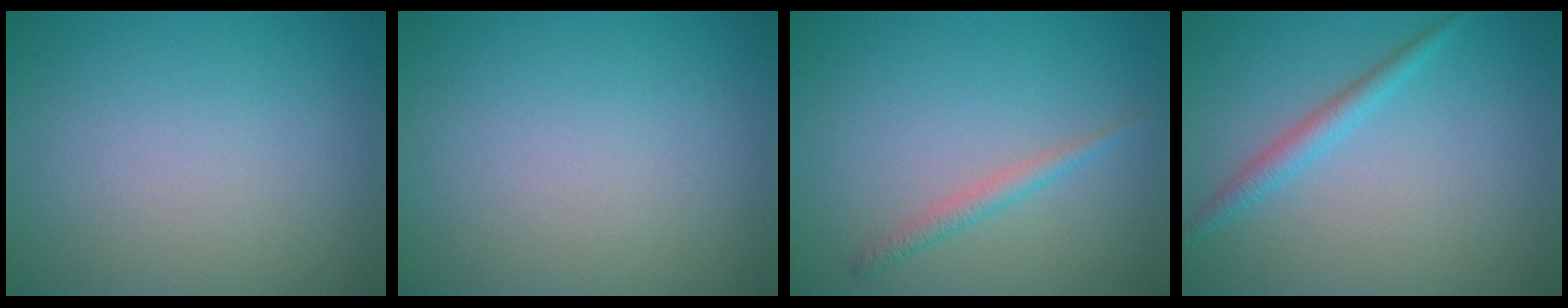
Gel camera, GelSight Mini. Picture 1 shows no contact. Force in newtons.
{"total": 0.0}
{"total": 1.5, "press": 1.5, "slide": 0.0}
{"total": 1.9, "press": 1.9, "slide": 0.1}